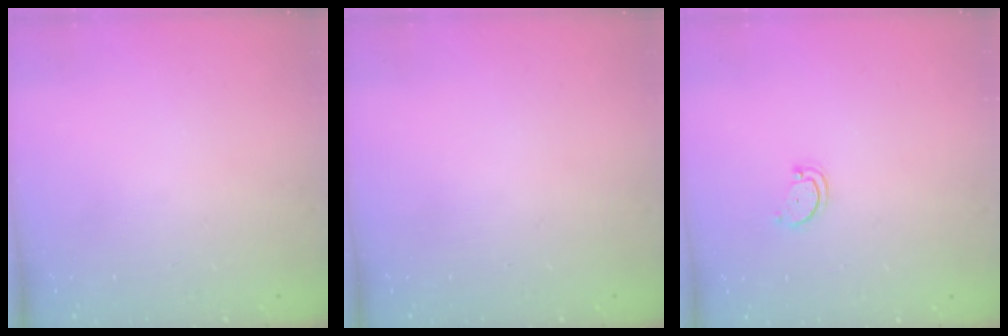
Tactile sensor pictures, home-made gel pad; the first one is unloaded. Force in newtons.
{"total": 0.0}
{"total": 2.8, "press": 2.8, "slide": 0.3}